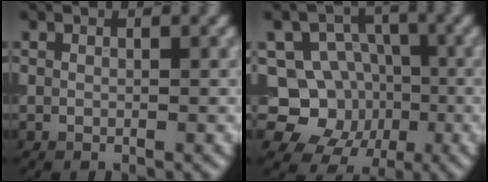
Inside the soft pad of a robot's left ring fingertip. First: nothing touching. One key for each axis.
{"total": 10.1, "fx": -2.3, "fy": 9.3, "fz": 3.1, "tx": -0.045, "ty": 0.022, "tz": -0.071}